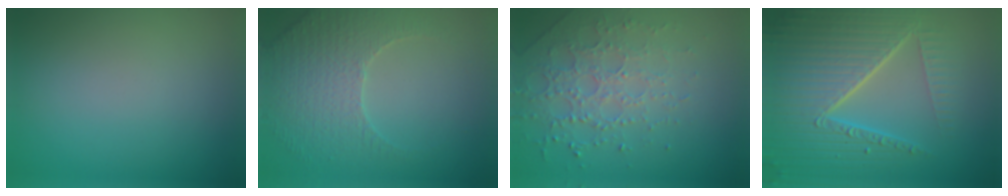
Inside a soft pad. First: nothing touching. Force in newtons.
{"total": 3.7, "press": 3.5, "slide": 1.2}
{"total": 3.0, "press": 2.8, "slide": 1.1}
{"total": 9.0, "press": 6.0, "slide": 6.8}